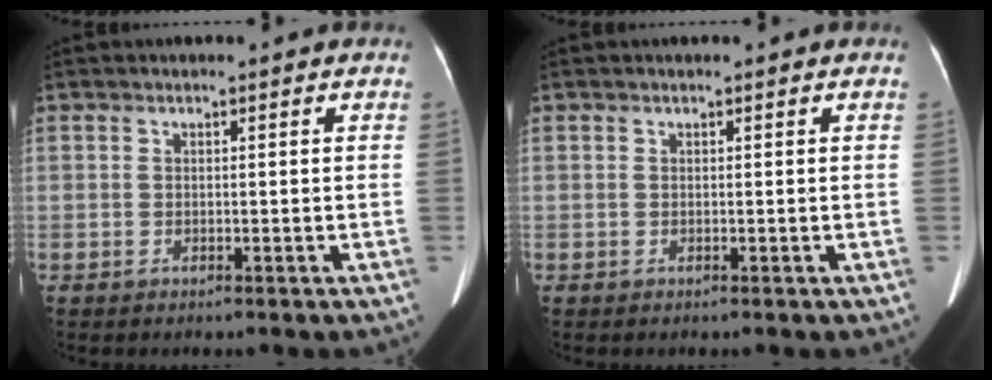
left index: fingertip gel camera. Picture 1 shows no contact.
{"total": 0.0}